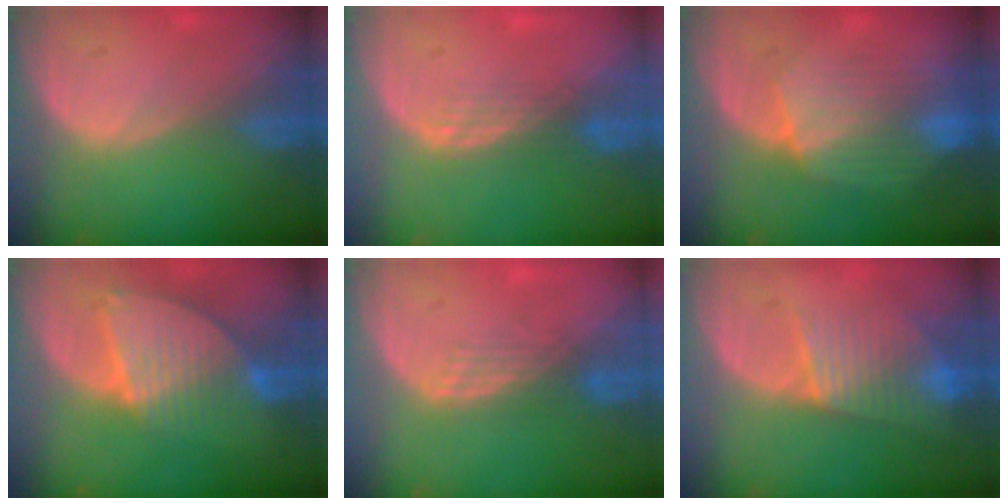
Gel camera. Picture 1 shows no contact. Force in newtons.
{"total": 3.0, "press": 2.5, "slide": 1.7}
{"total": 8.4, "press": 8.0, "slide": 2.7}
{"total": 8.5, "press": 7.5, "slide": 4.0}
{"total": 3.1, "press": 2.6, "slide": 1.6}
{"total": 7.5, "press": 7.0, "slide": 2.5}